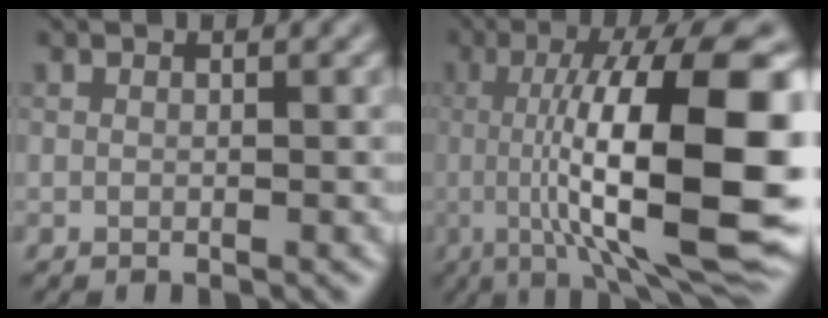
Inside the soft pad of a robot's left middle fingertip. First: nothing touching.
{"total": 16.1, "force": [-0.7, 4.3, 15.5], "torque": [-0.208, 0.020, -0.006]}